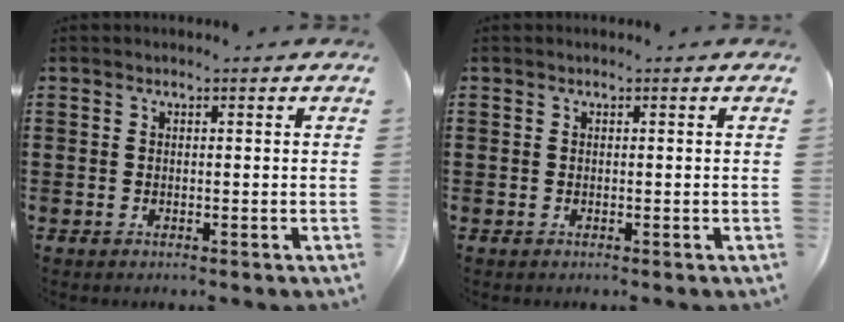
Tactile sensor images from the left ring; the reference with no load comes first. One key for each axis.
{"total": 0.0}